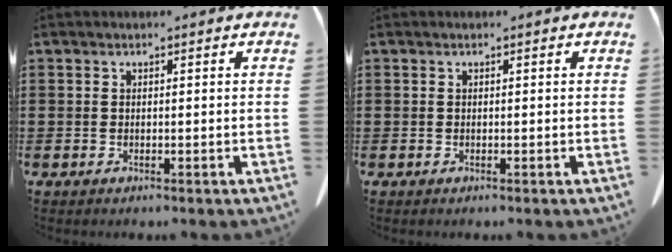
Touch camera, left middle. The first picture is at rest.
{"total": 0.0}